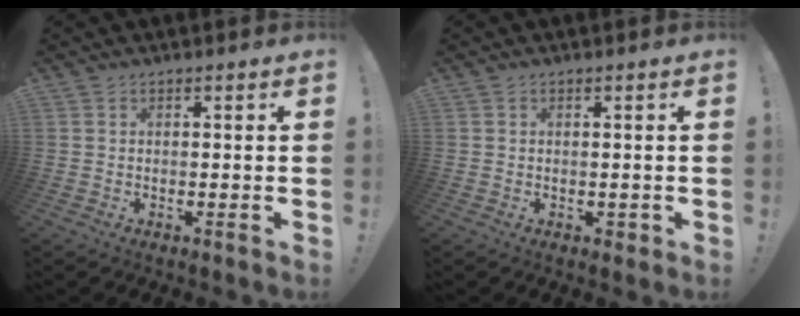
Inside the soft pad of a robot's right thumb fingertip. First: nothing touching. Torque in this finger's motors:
{"motor_torque": [-0.06, -0.20, -0.13, 0.09, -0.01]}